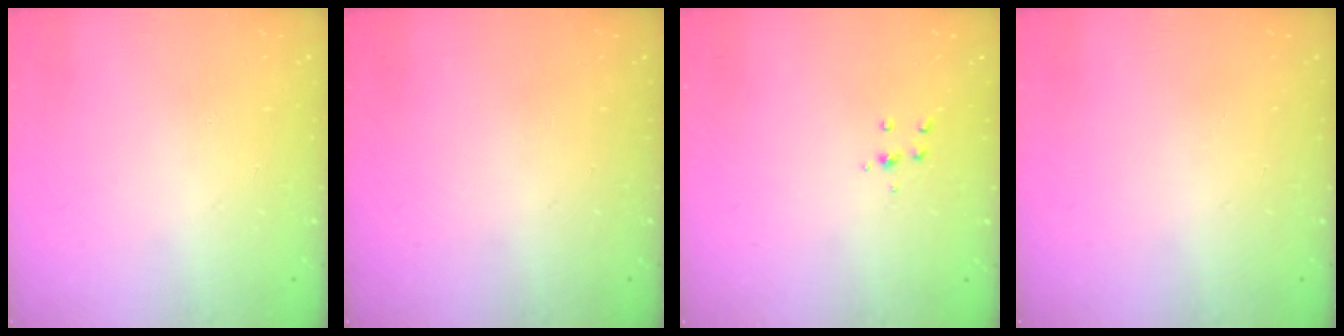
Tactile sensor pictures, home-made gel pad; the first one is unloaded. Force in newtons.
{"total": 0.0}
{"total": 4.1, "press": 4.1, "slide": 0.6}
{"total": 0.0}